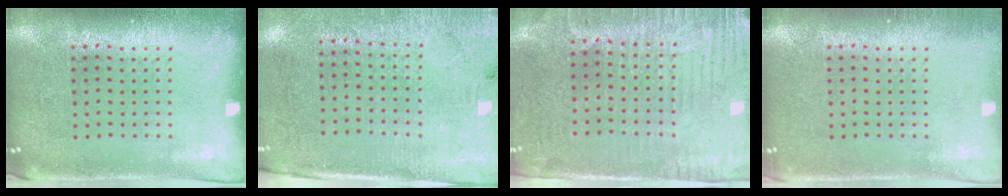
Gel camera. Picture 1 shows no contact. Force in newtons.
{"total": 2.8, "press": 2.4, "slide": 1.3}
{"total": 3.2, "press": 2.9, "slide": 1.4}
{"total": 0.9, "press": 0.8, "slide": 0.3}